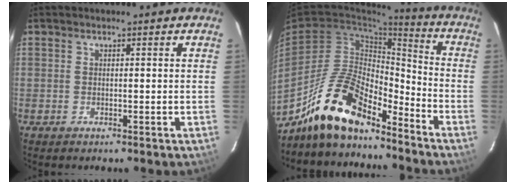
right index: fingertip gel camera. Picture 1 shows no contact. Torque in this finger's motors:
{"motor_torque": [0.62, -0.72, 1.06, 0.21]}